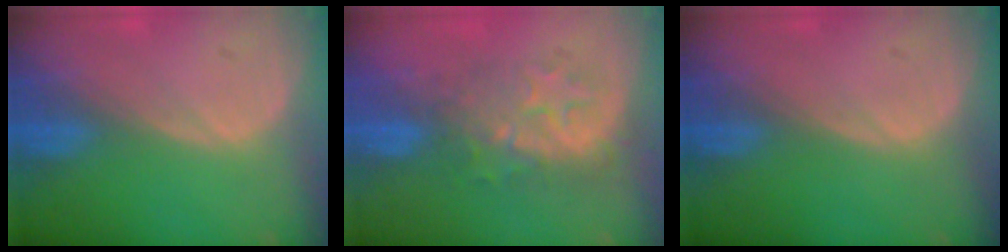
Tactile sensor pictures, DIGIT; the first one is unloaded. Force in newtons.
{"total": 7.9, "press": 7.4, "slide": 2.7}
{"total": 0.0}